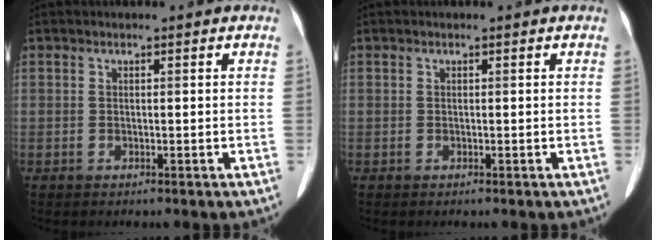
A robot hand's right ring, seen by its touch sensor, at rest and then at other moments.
{"total": 0.0}